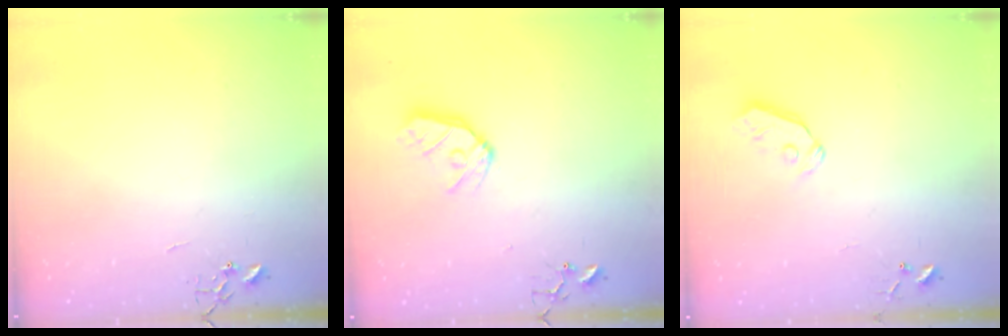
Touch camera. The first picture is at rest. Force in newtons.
{"total": 11.0, "press": 11.0, "slide": 1.3}
{"total": 5.3, "press": 5.3, "slide": 0.4}